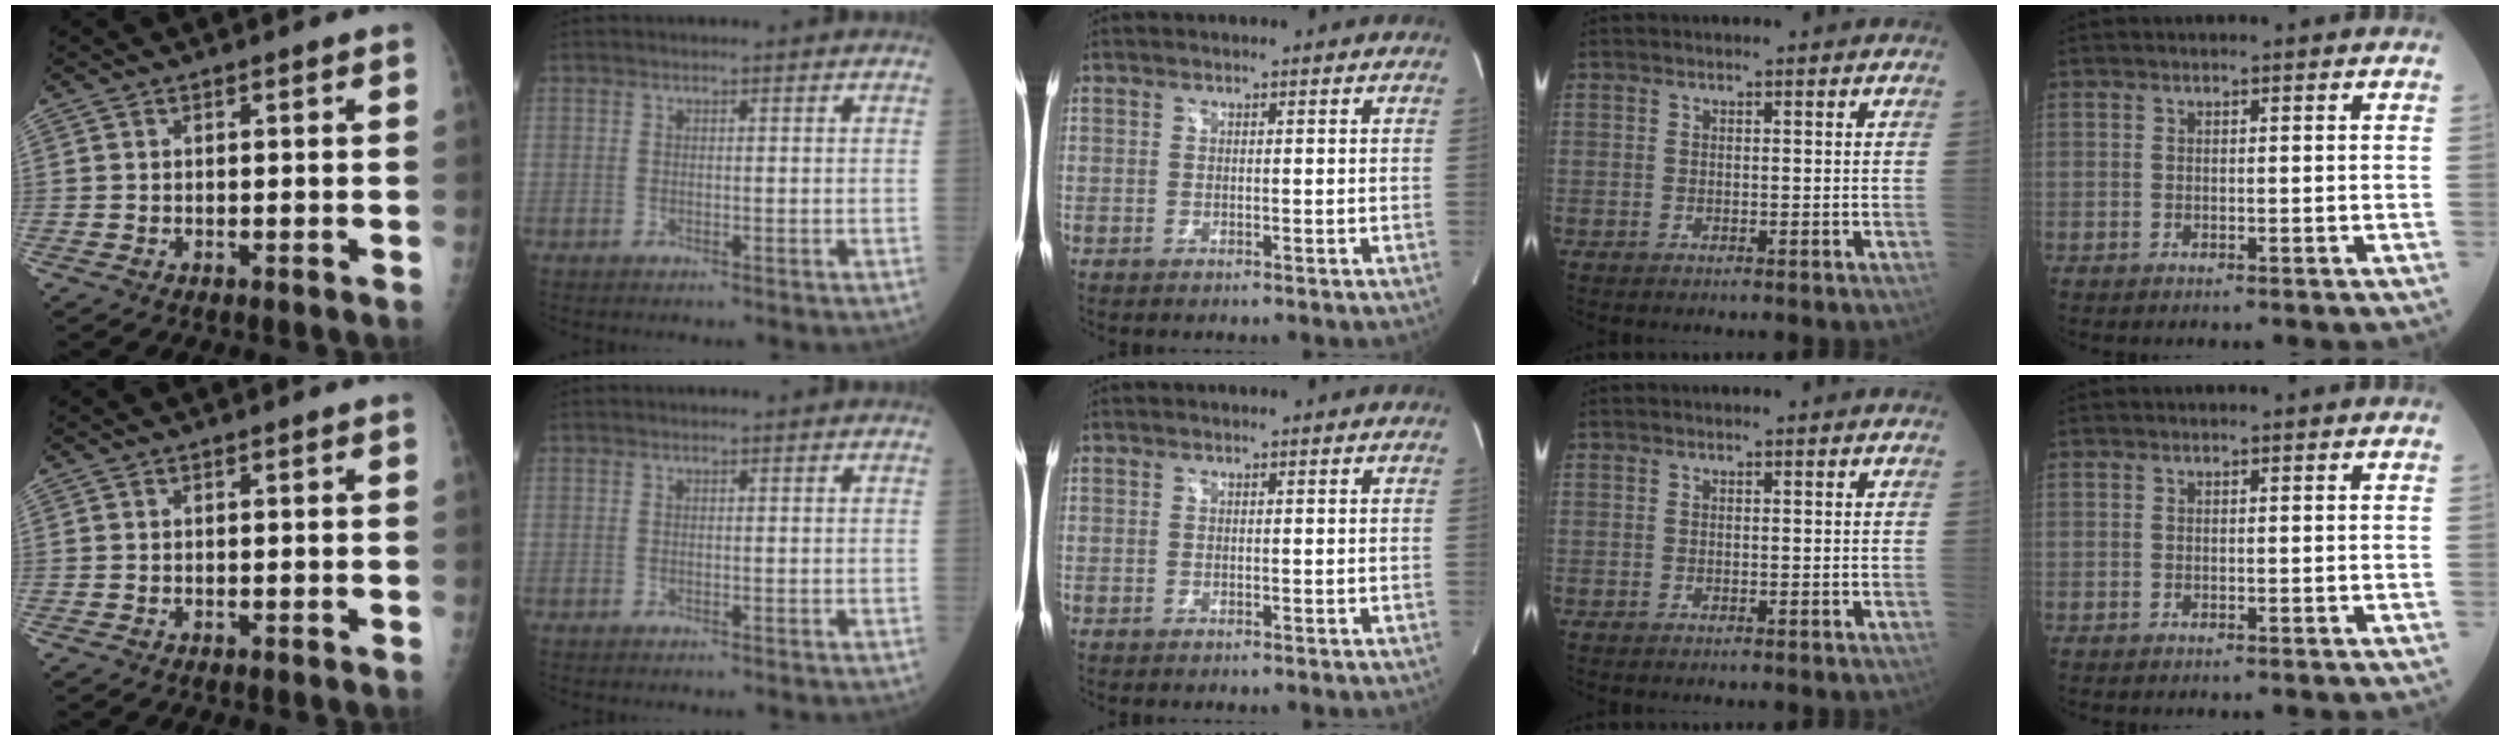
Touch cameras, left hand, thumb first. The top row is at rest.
{}